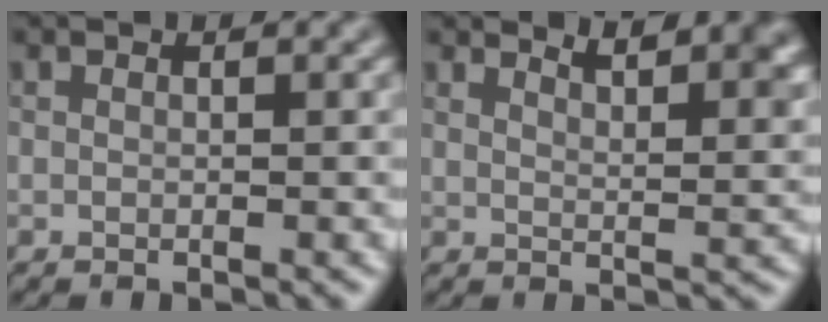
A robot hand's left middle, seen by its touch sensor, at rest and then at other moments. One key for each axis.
{"total": 6.1, "fx": 4.7, "fy": 1.9, "fz": 3.3, "tx": -0.023, "ty": 0.016, "tz": 0.055}